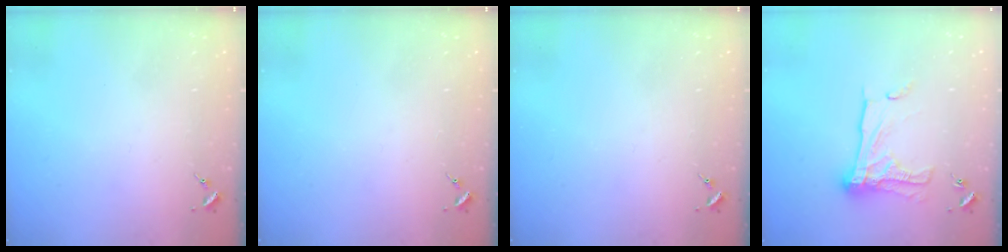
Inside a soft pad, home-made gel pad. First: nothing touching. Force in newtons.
{"total": 0.0}
{"total": 0.0}
{"total": 15.9, "press": 15.9, "slide": 1.2}